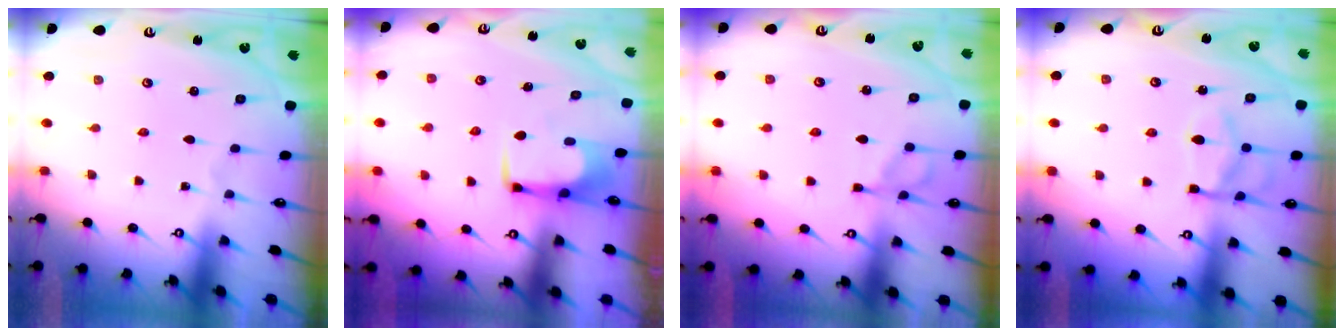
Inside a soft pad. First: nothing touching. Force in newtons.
{"total": 1.6, "press": 1.4, "slide": 0.7}
{"total": 7.8, "press": 7.8, "slide": 0.6}
{"total": 12.7, "press": 12.6, "slide": 1.3}